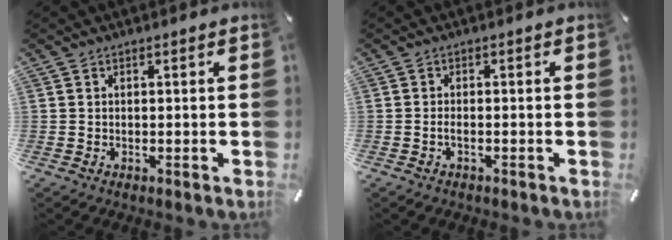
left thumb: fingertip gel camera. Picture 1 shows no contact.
{"total": 1.4, "force": [-0.8, 0.5, 1.1], "torque": [-0.021, 0.003, -0.015]}